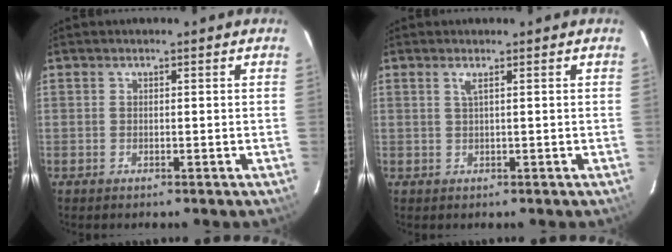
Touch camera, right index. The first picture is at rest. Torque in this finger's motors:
{"motor_torque": [0.10, 0.05, 0.07, 0.01]}